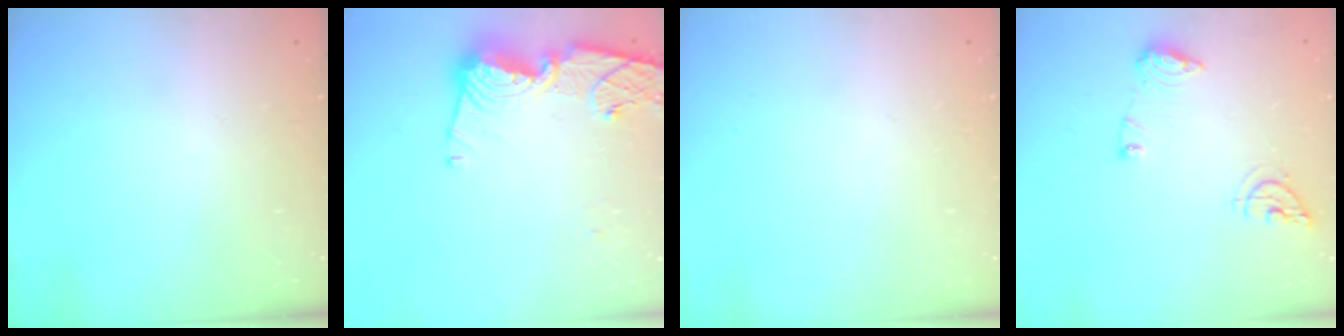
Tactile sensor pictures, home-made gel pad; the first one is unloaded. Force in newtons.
{"total": 14.7, "press": 14.7, "slide": 1.3}
{"total": 0.0}
{"total": 9.5, "press": 9.5, "slide": 0.9}